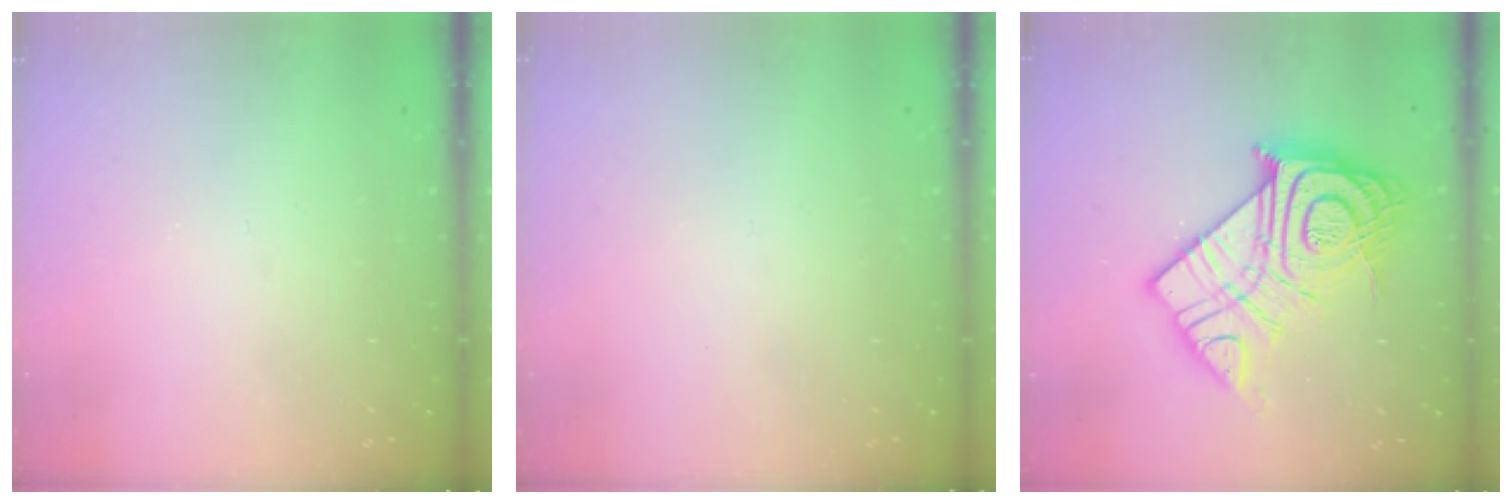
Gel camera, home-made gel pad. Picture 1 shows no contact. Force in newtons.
{"total": 1.6, "press": 1.6, "slide": 0.1}
{"total": 24.3, "press": 24.1, "slide": 2.4}